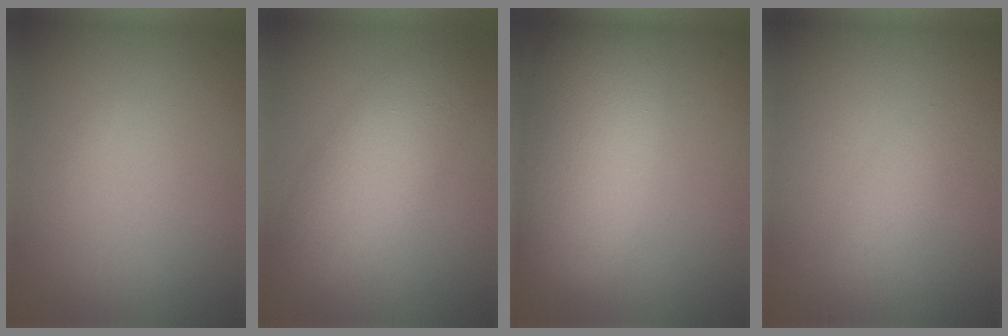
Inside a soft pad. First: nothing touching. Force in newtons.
{"total": 5.1, "press": 5.1, "slide": 0.1}
{"total": 10.6, "press": 10.6, "slide": 0.8}
{"total": 1.7, "press": 1.7, "slide": 0.0}